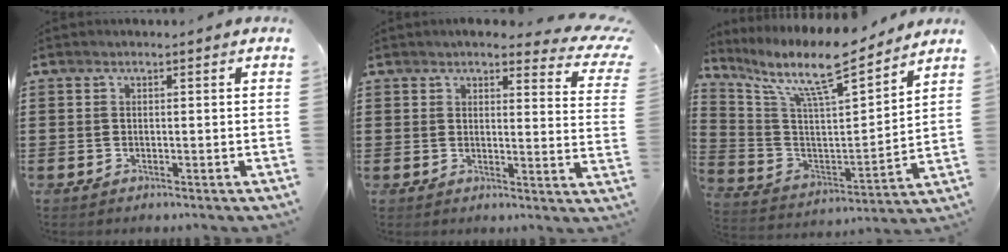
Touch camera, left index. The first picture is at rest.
{"total": 4.6, "force": [4.1, 0.6, 2.1], "torque": [-0.041, -0.021, 0.068]}
{"total": 11.1, "force": [9.0, 1.6, 6.4], "torque": [-0.152, -0.061, 0.149]}